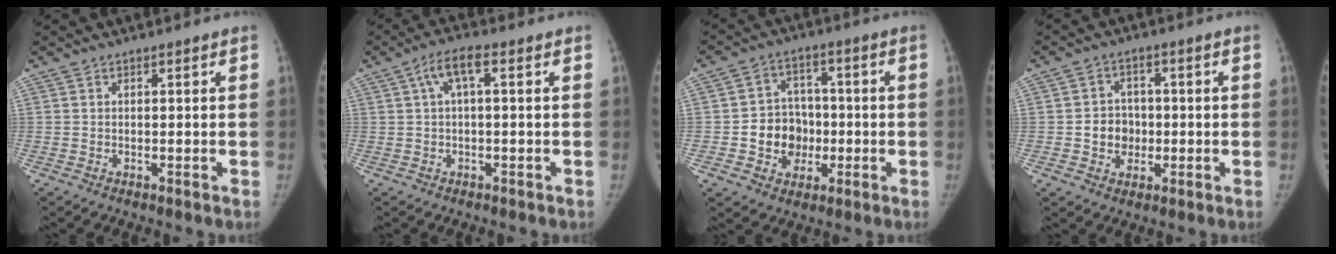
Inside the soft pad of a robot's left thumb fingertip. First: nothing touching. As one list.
[{"total": 4.8, "force": [1.0, 1.3, 4.5], "torque": [-0.095, 0.022, 0.018]}, {"total": 9.4, "force": [-1.8, 8.1, 4.2], "torque": [-0.022, 0.021, -0.029]}, {"total": 5.8, "force": [-0.8, 5.1, 2.4], "torque": [-0.008, 0.010, -0.015]}]